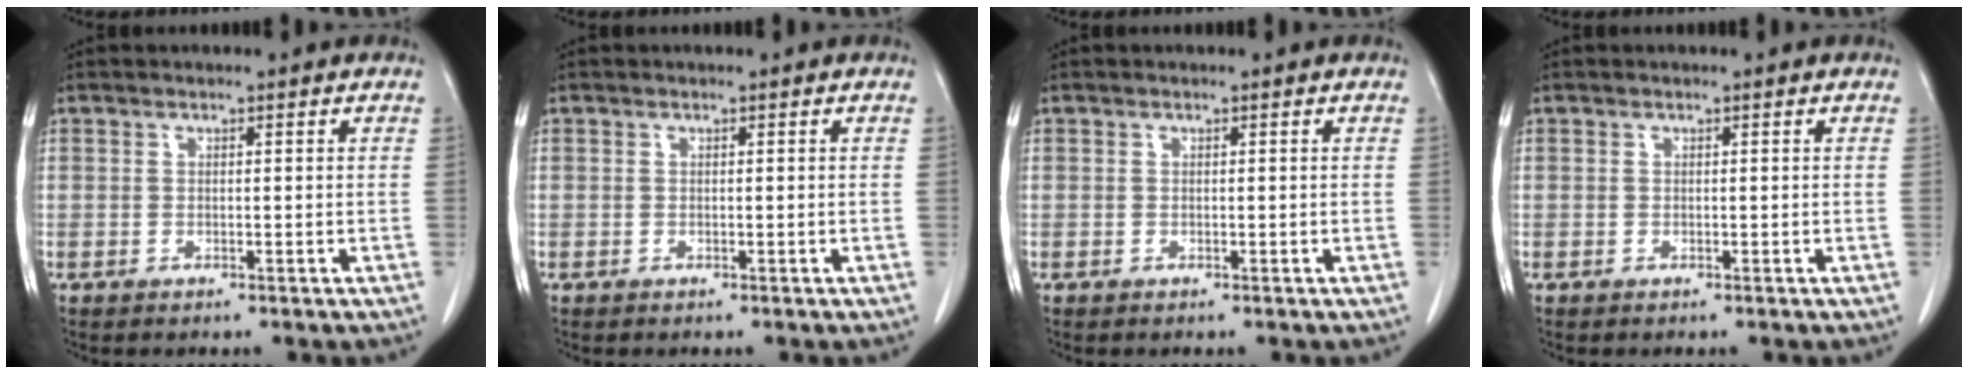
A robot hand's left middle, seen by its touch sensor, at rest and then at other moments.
{"total": 0.0}
{"total": 0.0}
{"total": 0.0}